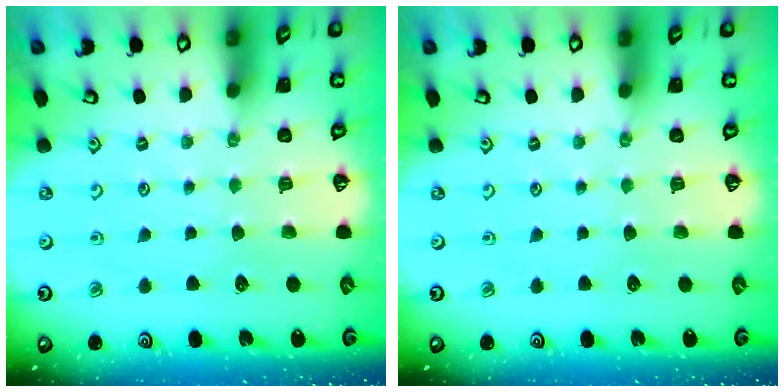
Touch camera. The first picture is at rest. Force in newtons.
{"total": 0.0}